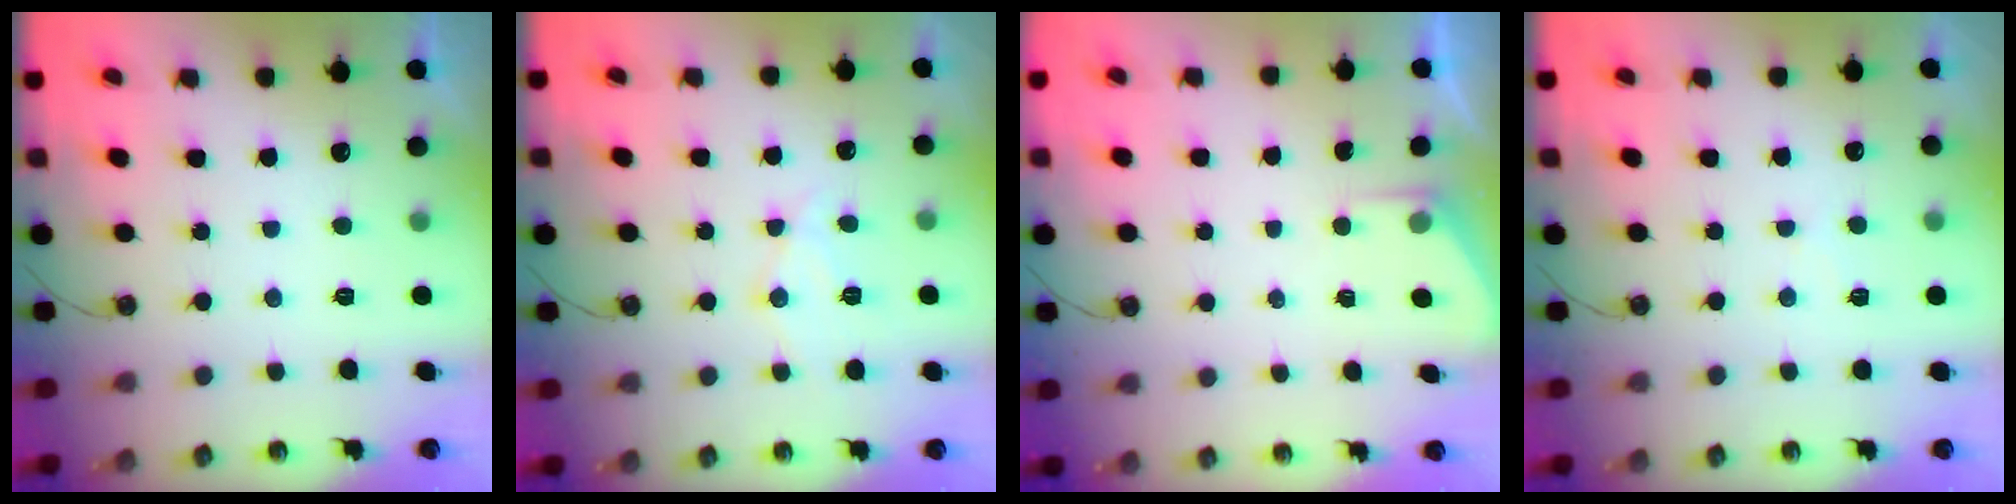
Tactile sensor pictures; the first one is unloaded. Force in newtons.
{"total": 10.0, "press": 10.0, "slide": 0.2}
{"total": 2.3, "press": 2.3, "slide": 0.3}
{"total": 4.3, "press": 4.3, "slide": 0.4}